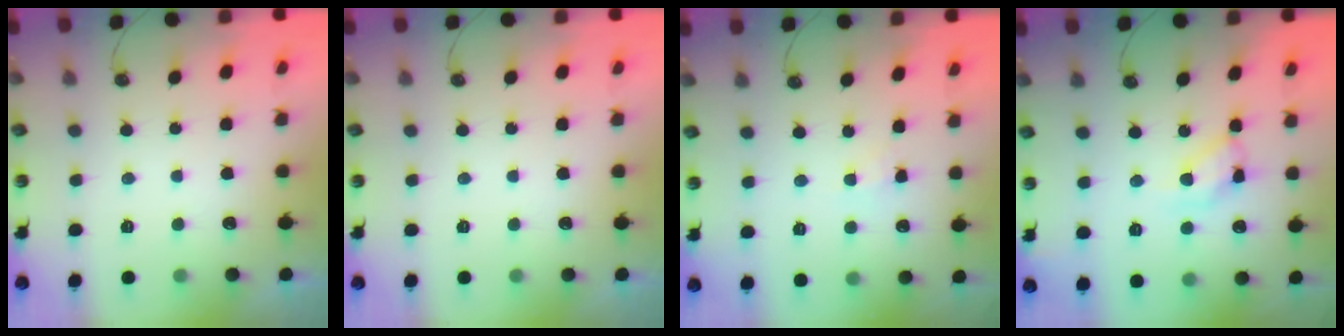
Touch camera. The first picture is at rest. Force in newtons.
{"total": 0.0}
{"total": 2.0, "press": 2.0, "slide": 0.3}
{"total": 10.6, "press": 10.5, "slide": 0.9}